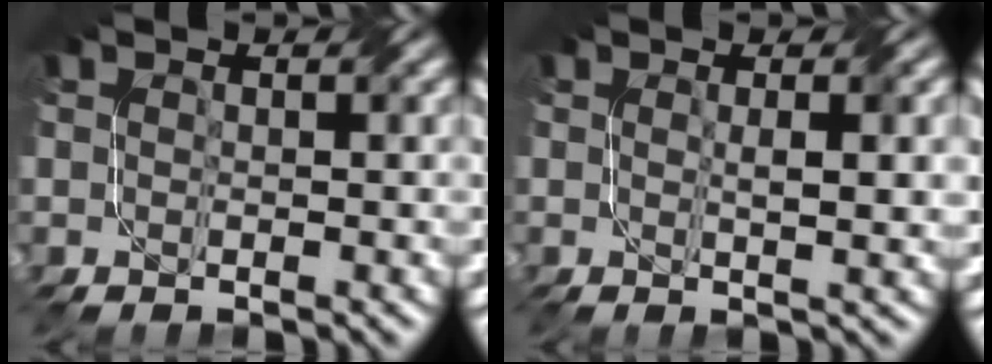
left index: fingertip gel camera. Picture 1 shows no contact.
{"total": 2.8, "force": [0.4, 0.5, 2.7], "torque": [-0.038, 0.002, 0.006]}